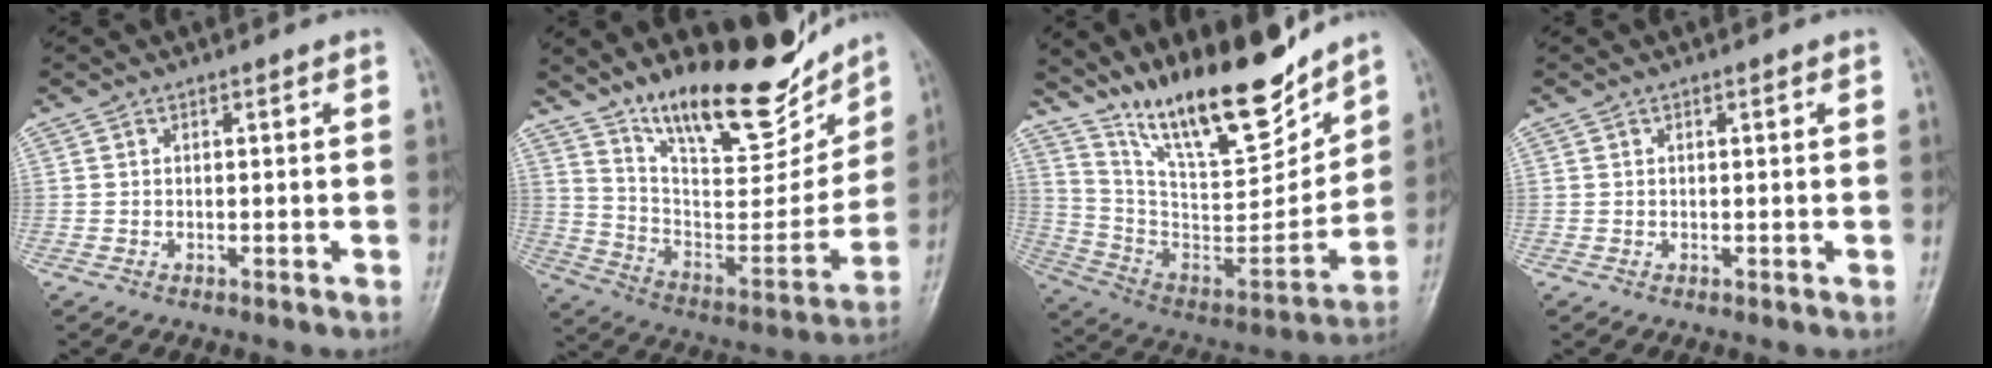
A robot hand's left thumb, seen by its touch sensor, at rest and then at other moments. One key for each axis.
{"total": 23.3, "fx": 17.2, "fy": 7.6, "fz": 13.7, "tx": -0.166, "ty": -0.097, "tz": 0.288}
{"total": 22.7, "fx": 17.7, "fy": 6.1, "fz": 12.8, "tx": -0.169, "ty": -0.107, "tz": 0.313}
{"total": 0.6, "fx": 0.3, "fy": 0.2, "fz": 0.5, "tx": -0.009, "ty": 0.001, "tz": 0.003}